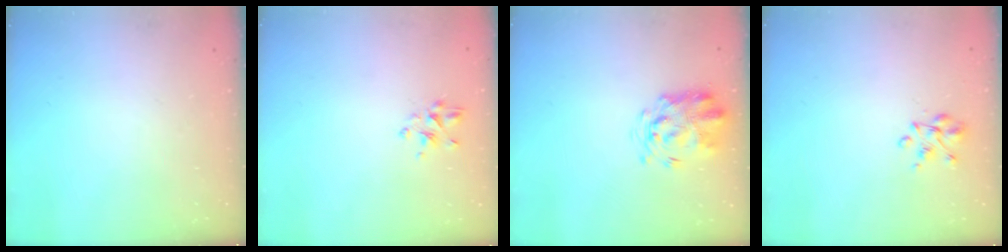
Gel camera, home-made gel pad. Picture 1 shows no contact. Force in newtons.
{"total": 3.0, "press": 2.7, "slide": 1.2}
{"total": 4.2, "press": 4.1, "slide": 0.8}
{"total": 3.9, "press": 3.7, "slide": 1.3}